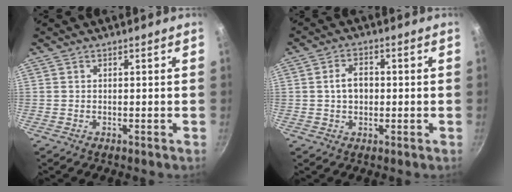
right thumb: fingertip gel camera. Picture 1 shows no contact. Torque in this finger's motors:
{"motor_torque": [-0.03, 0.10, 0.01, 0.08, 0.02]}